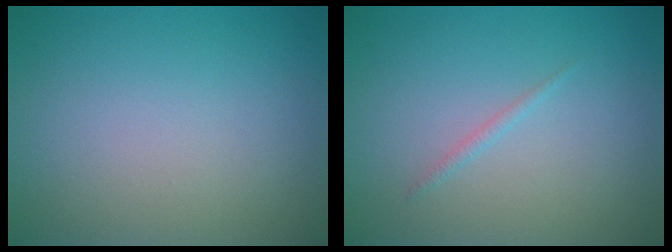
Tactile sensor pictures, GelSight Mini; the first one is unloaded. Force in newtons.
{"total": 0.6, "press": 0.6, "slide": 0.0}